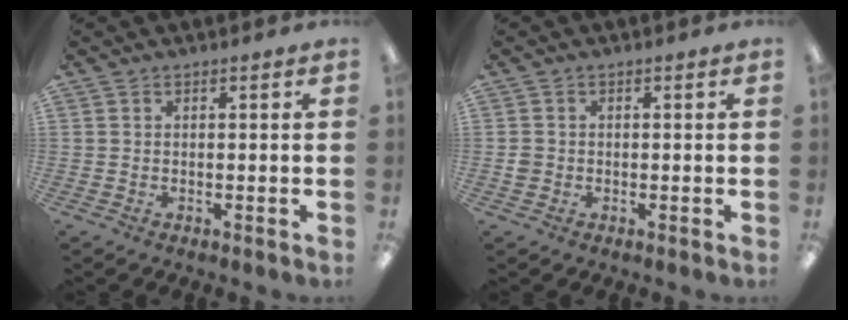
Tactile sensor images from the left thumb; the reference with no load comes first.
{"total": 1.8, "force": [-0.4, 1.7, 0.5], "torque": [-0.008, 0.003, -0.010]}